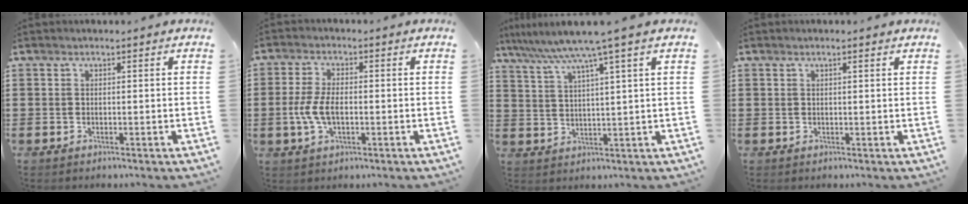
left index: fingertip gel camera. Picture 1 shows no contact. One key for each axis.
{"total": 5.5, "fx": -0.8, "fy": 2.5, "fz": 4.9, "tx": -0.121, "ty": -0.007, "tz": -0.023}
{"total": 6.7, "fx": 4.8, "fy": -0.8, "fz": 4.6, "tx": -0.106, "ty": -0.025, "tz": 0.078}
{"total": 0.8, "fx": 0.5, "fy": 0.0, "fz": 0.6, "tx": -0.012, "ty": 0.000, "tz": 0.010}